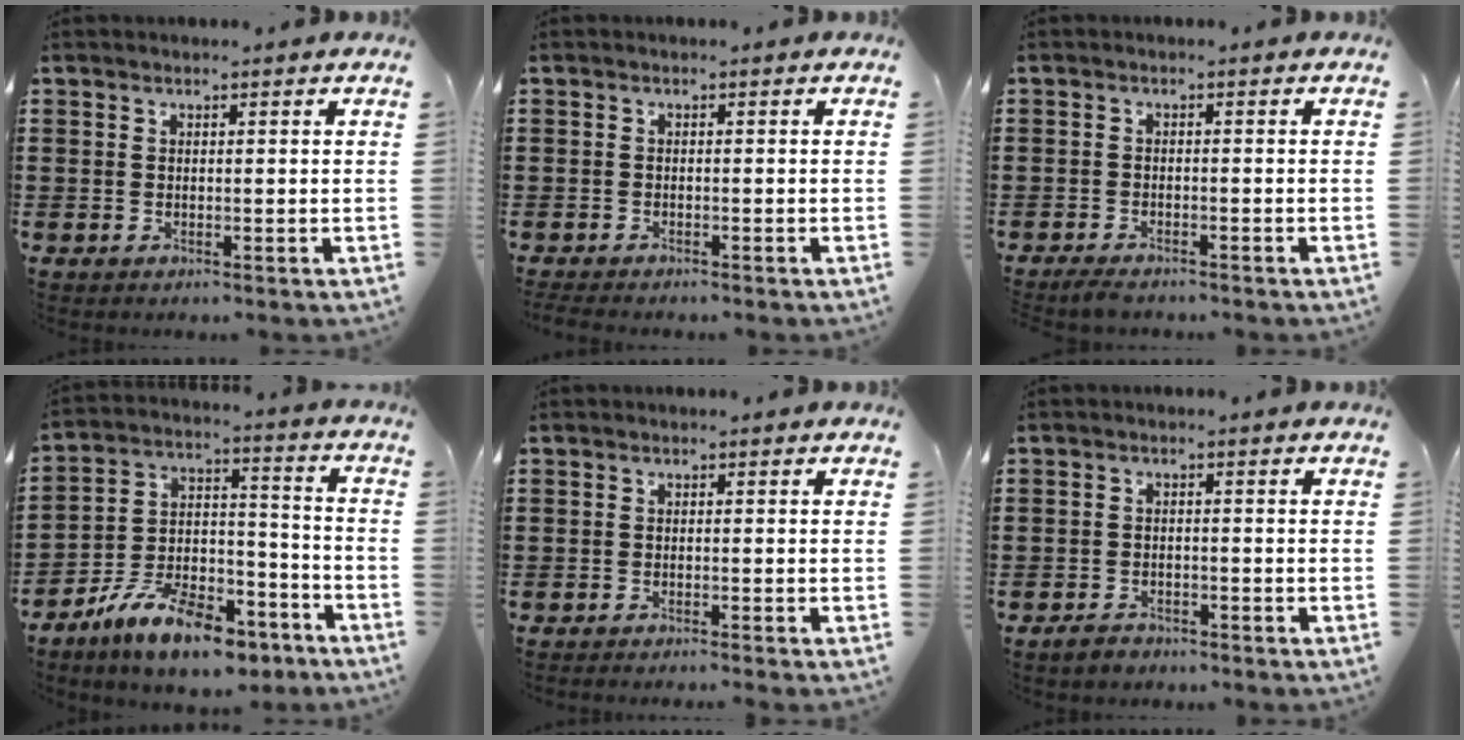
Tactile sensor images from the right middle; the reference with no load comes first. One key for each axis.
{"total": 1.0, "fx": -1.0, "fy": 0.1, "fz": 0.1, "tx": -0.005, "ty": -0.001, "tz": -0.020}
{"total": 1.7, "fx": -1.6, "fy": 0.3, "fz": 0.5, "tx": -0.019, "ty": -0.001, "tz": -0.035}
{"total": 11.8, "fx": -9.5, "fy": 3.6, "fz": 6.0, "tx": -0.117, "ty": 0.040, "tz": -0.185}
{"total": 0.8, "fx": -0.7, "fy": -0.2, "fz": 0.2, "tx": -0.004, "ty": 0.000, "tz": -0.015}
{"total": 1.9, "fx": -1.7, "fy": 0.7, "fz": 0.3, "tx": -0.011, "ty": 0.004, "tz": -0.038}